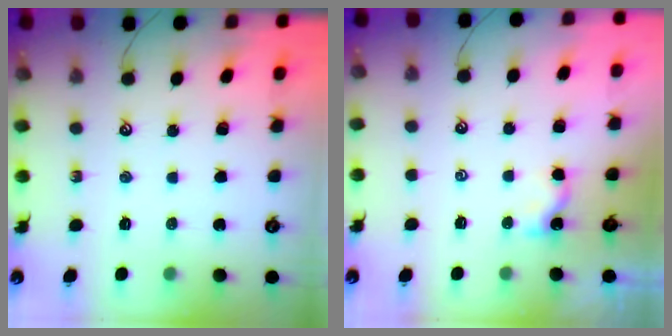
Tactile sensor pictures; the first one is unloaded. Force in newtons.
{"total": 3.3, "press": 3.3, "slide": 0.1}